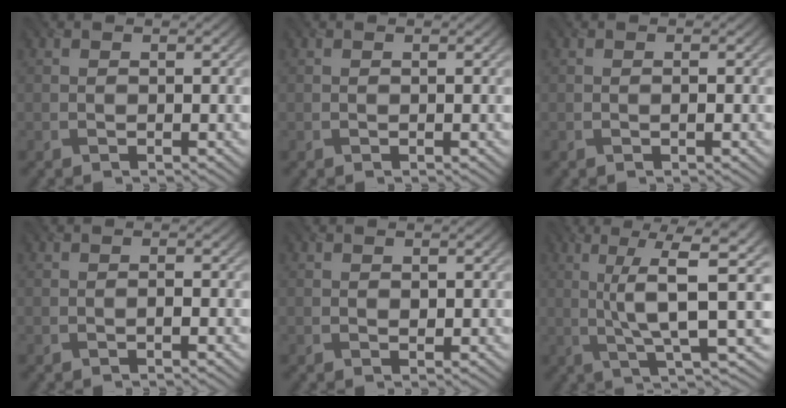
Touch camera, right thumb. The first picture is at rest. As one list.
[{"total": 0.0}, {"total": 0.5, "force": [-0.1, 0.1, 0.5], "torque": [-0.009, 0.000, -0.001]}, {"total": 0.6, "force": [-0.3, 0.1, 0.6], "torque": [-0.010, 0.002, -0.003]}, {"total": 0.7, "force": [0.3, 0.5, 0.4], "torque": [-0.006, -0.004, 0.005]}, {"total": 9.1, "force": [0.3, 1.7, 9.0], "torque": [-0.157, 0.018, 0.007]}]